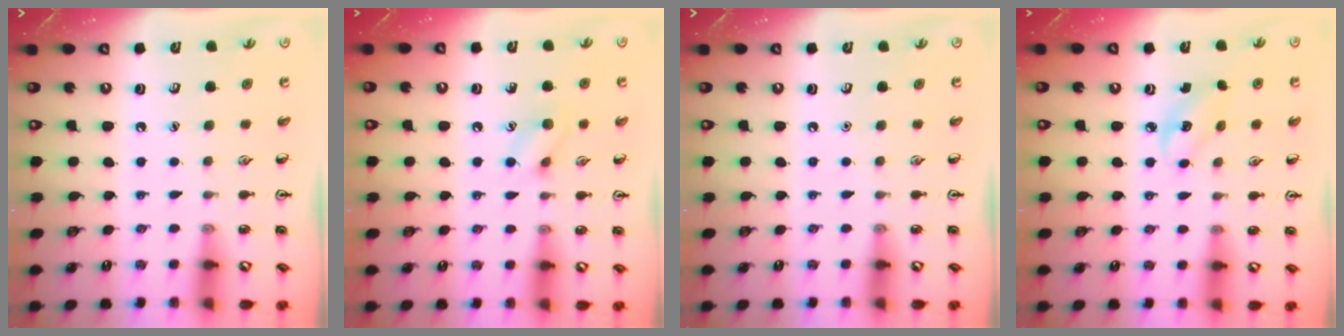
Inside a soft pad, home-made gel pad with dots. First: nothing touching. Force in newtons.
{"total": 7.0, "press": 7.0, "slide": 0.7}
{"total": 0.0}
{"total": 2.9, "press": 2.8, "slide": 0.7}